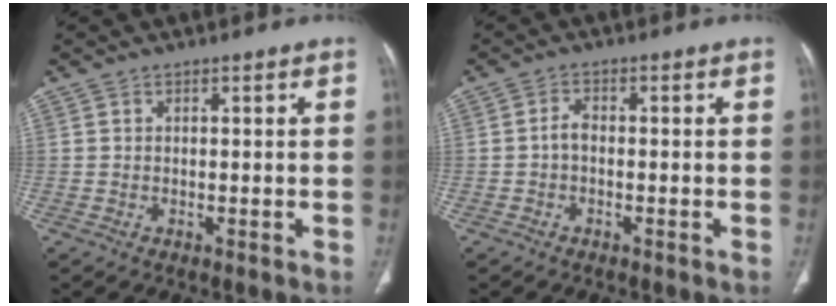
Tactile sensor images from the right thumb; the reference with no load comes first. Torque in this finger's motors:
{"motor_torque": [0.29, 0.03, 0.27, -0.10, -0.01]}